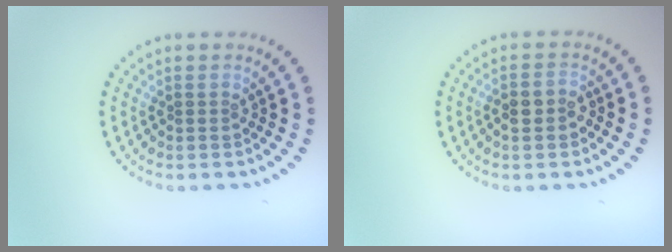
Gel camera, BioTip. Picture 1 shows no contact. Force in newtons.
{"total": 2.1, "press": 2.0, "slide": 0.6}